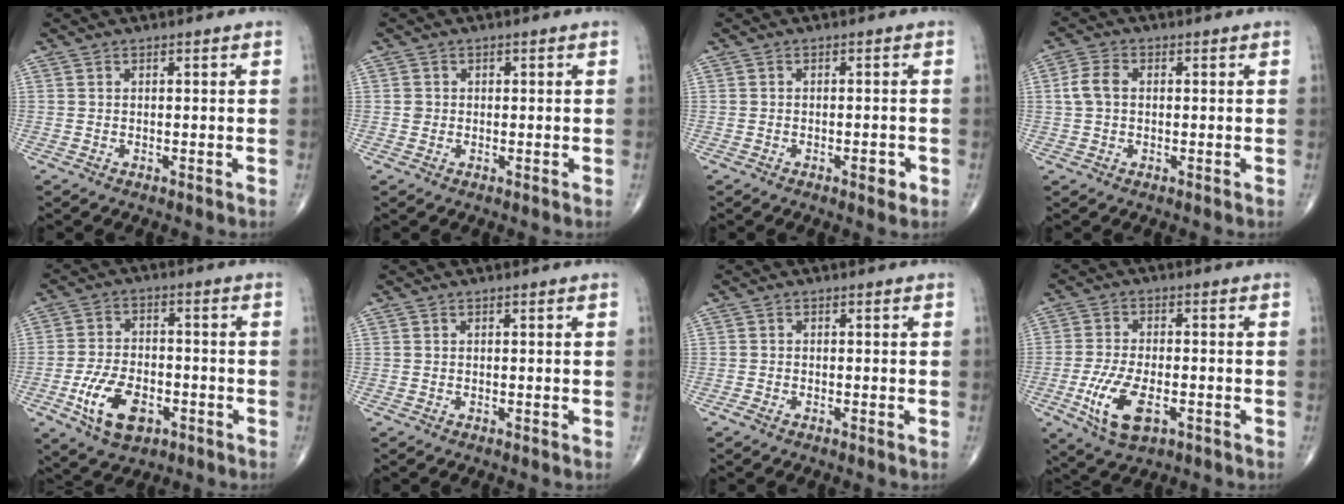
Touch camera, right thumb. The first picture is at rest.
{"total": 1.3, "force": [0.0, 1.3, 0.2], "torque": [0.004, 0.003, 0.000]}
{"total": 2.5, "force": [-1.1, 1.0, 2.1], "torque": [-0.025, 0.000, -0.016]}
{"total": 4.2, "force": [0.3, 2.9, 3.0], "torque": [-0.068, 0.012, 0.002]}
{"total": 11.0, "force": [-4.4, 6.4, 7.8], "torque": [-0.135, 0.013, -0.076]}
{"total": 0.0}
{"total": 1.0, "force": [-0.6, 0.2, 0.7], "torque": [-0.022, -0.003, -0.017]}
{"total": 9.9, "force": [-3.5, 4.7, 8.0], "torque": [-0.164, 0.002, -0.059]}